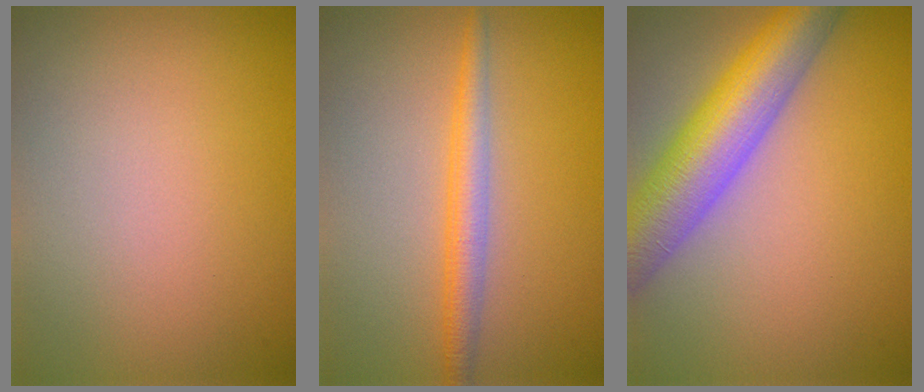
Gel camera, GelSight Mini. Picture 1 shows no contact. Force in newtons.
{"total": 2.7, "press": 2.7, "slide": 0.0}
{"total": 8.7, "press": 8.7, "slide": 0.3}